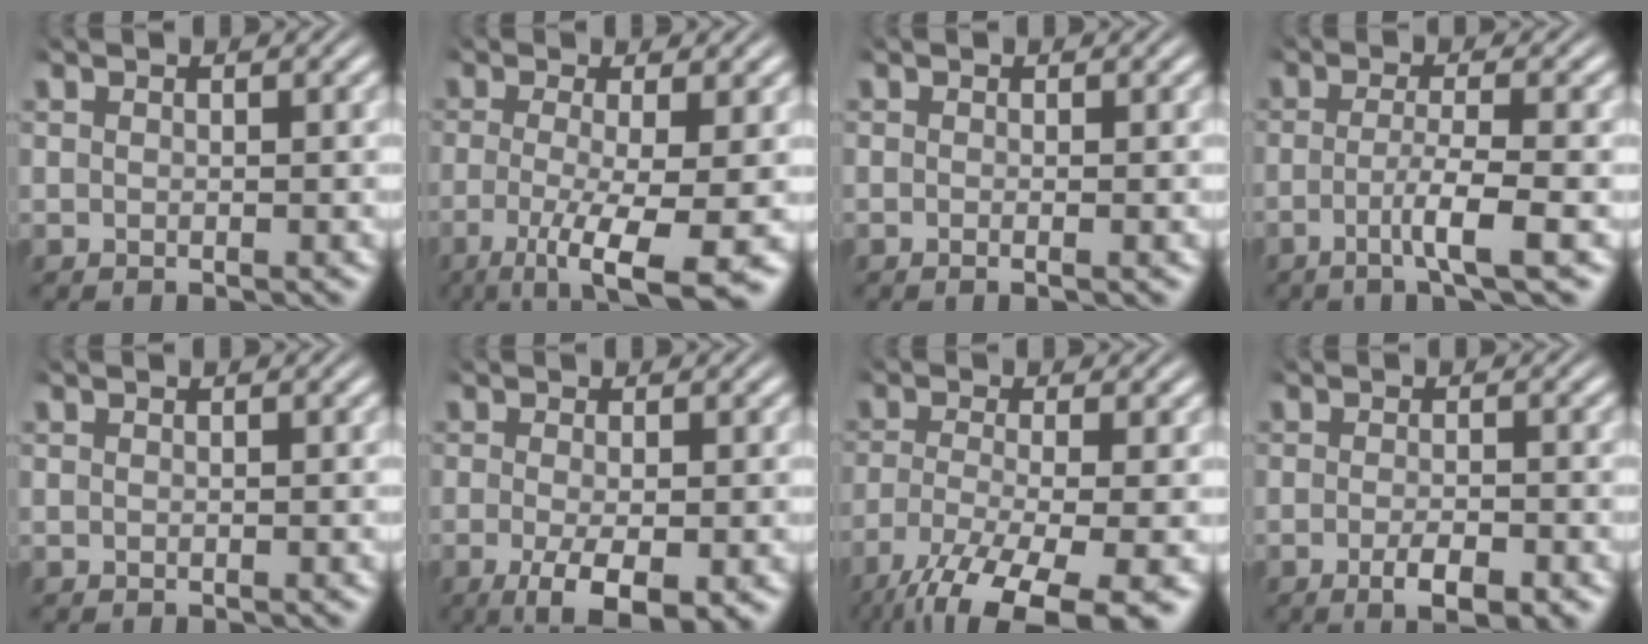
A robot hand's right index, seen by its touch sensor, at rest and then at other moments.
{"total": 9.2, "force": [-6.8, 2.2, 5.8], "torque": [-0.114, -0.051, -0.085]}
{"total": 0.7, "force": [-0.5, 0.1, 0.5], "torque": [-0.013, 0.000, -0.011]}
{"total": 4.1, "force": [-1.8, 0.1, 3.7], "torque": [-0.071, -0.016, -0.025]}
{"total": 0.0}
{"total": 6.1, "force": [-3.4, 2.2, 4.6], "torque": [-0.089, -0.034, -0.036]}
{"total": 8.8, "force": [-5.2, 3.3, 6.3], "torque": [-0.121, -0.048, -0.058]}
{"total": 3.5, "force": [-1.9, 1.2, 2.7], "torque": [-0.046, -0.007, -0.032]}